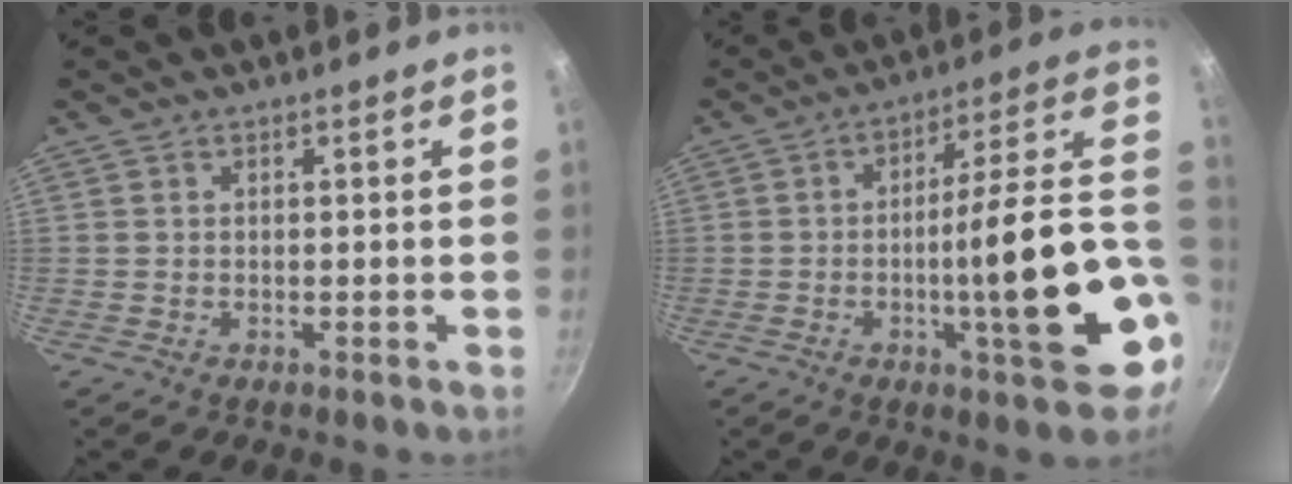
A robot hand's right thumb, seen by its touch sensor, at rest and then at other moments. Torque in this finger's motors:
{"motor_torque": [2.27, 2.37, 1.80, -0.27, 0.31]}